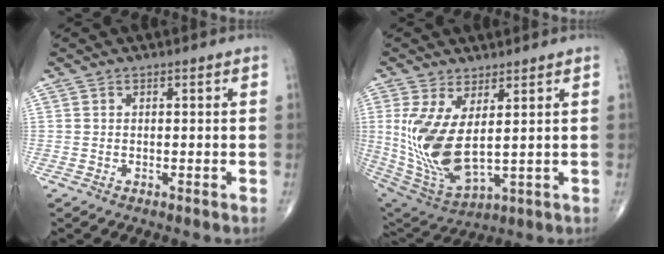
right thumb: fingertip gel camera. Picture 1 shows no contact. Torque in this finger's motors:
{"motor_torque": [-0.03, 0.53, 0.77, 0.49, 0.47]}